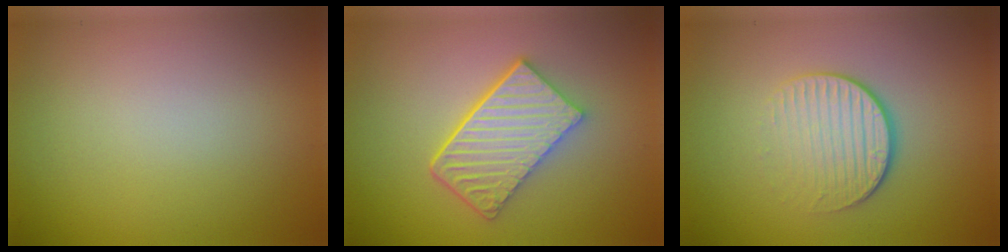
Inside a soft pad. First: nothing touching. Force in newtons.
{"total": 5.8, "press": 4.3, "slide": 4.0}
{"total": 4.0, "press": 2.7, "slide": 3.0}